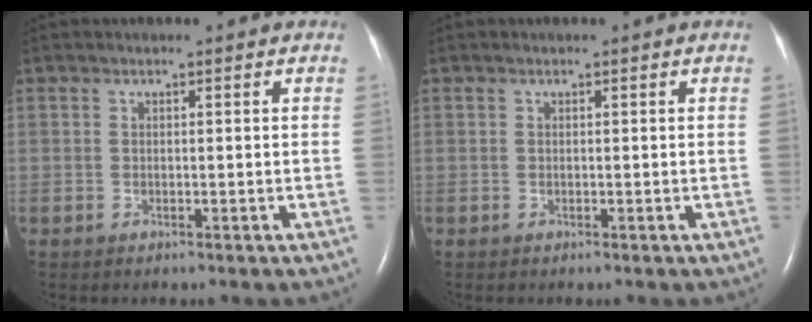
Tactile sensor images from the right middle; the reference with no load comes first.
{"total": 0.0}